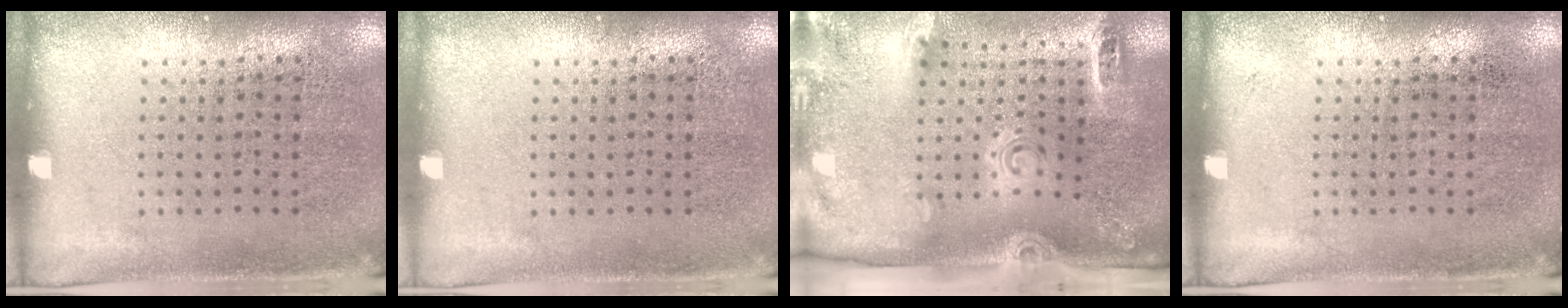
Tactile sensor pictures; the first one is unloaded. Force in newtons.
{"total": 0.0}
{"total": 2.9, "press": 2.0, "slide": 2.1}
{"total": 0.0}